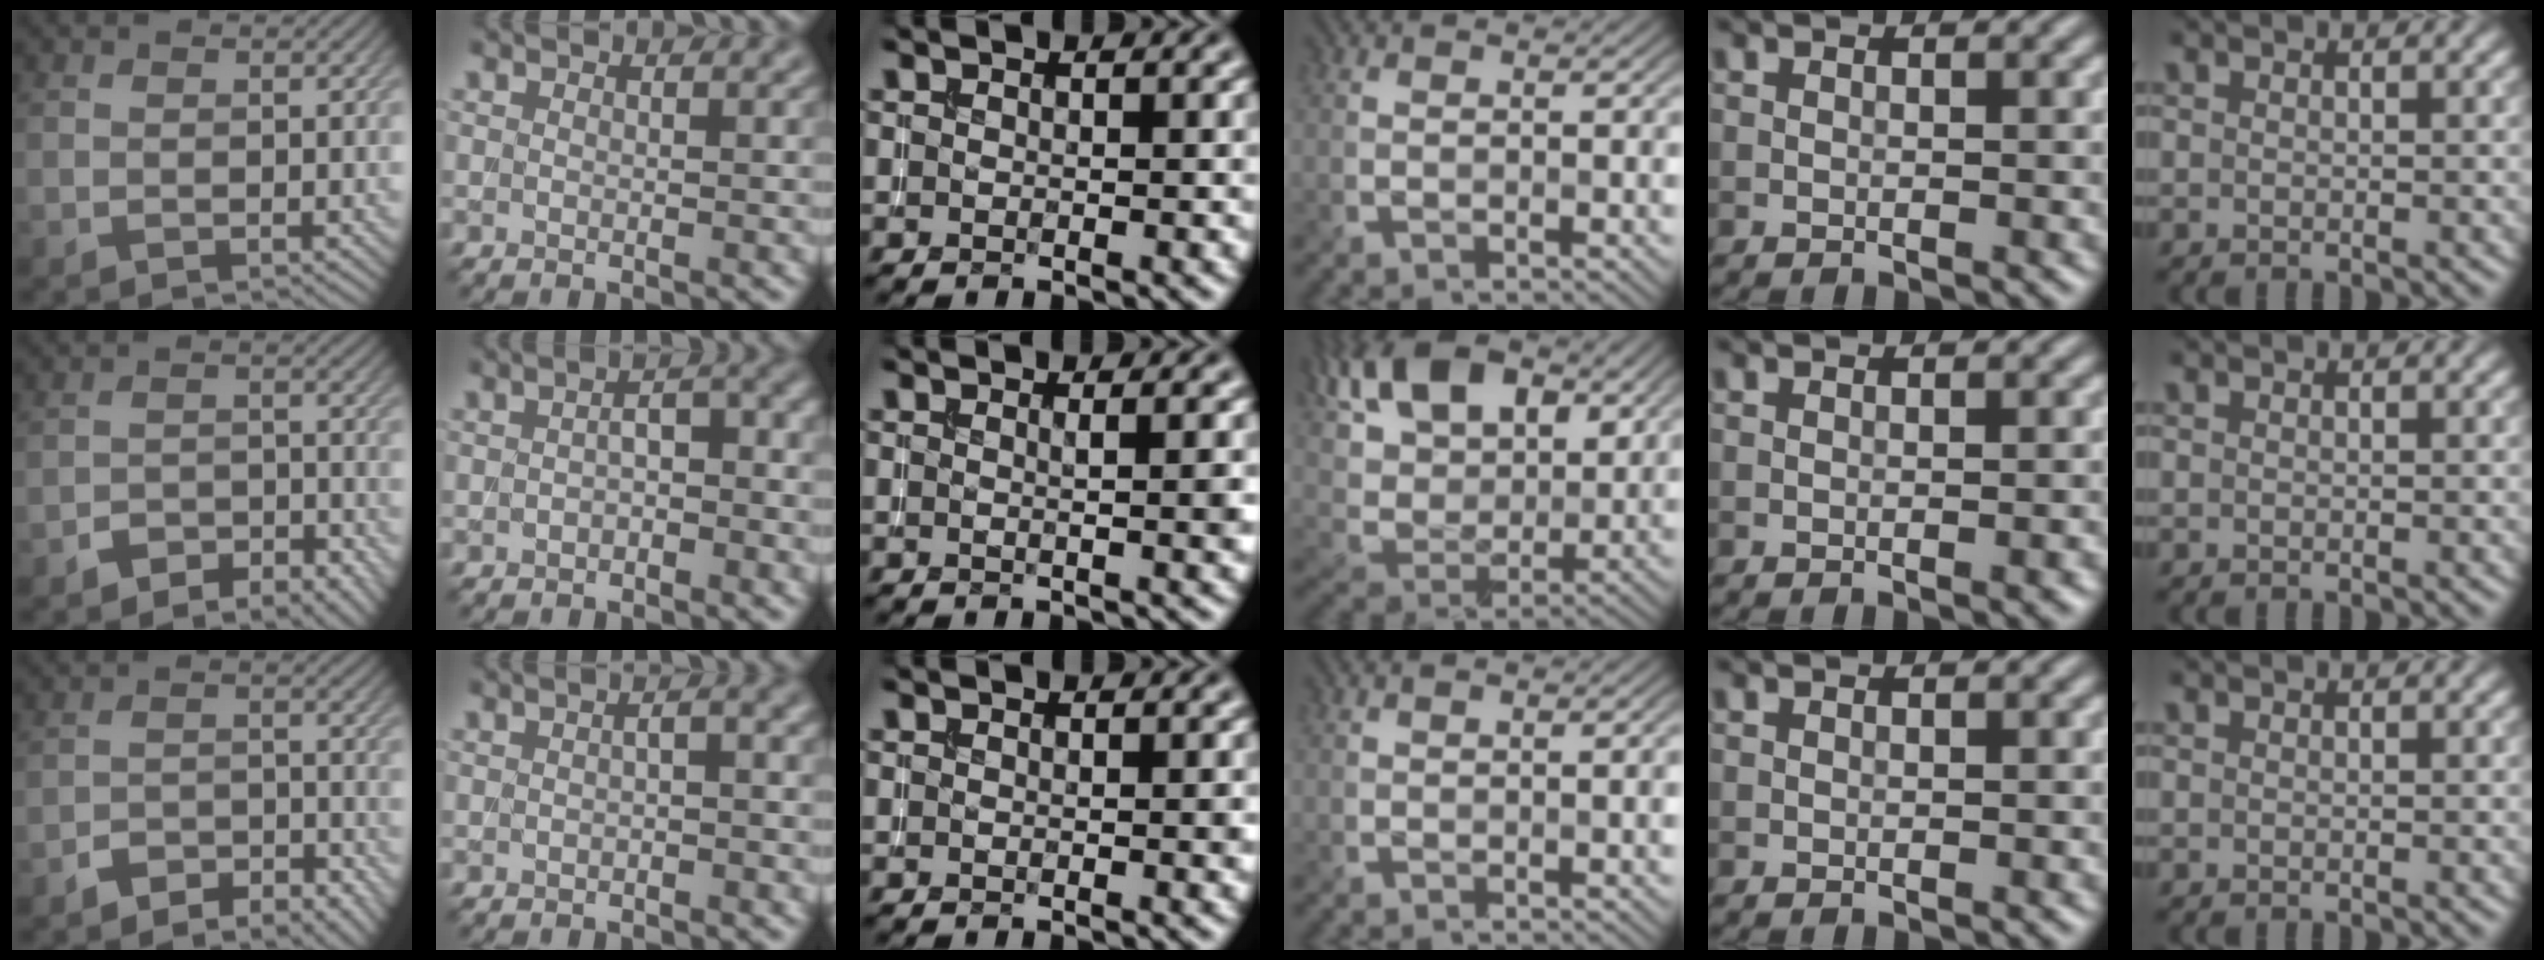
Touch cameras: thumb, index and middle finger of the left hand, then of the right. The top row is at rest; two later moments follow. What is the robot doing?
{"motion": "extract", "object": "backpack"}